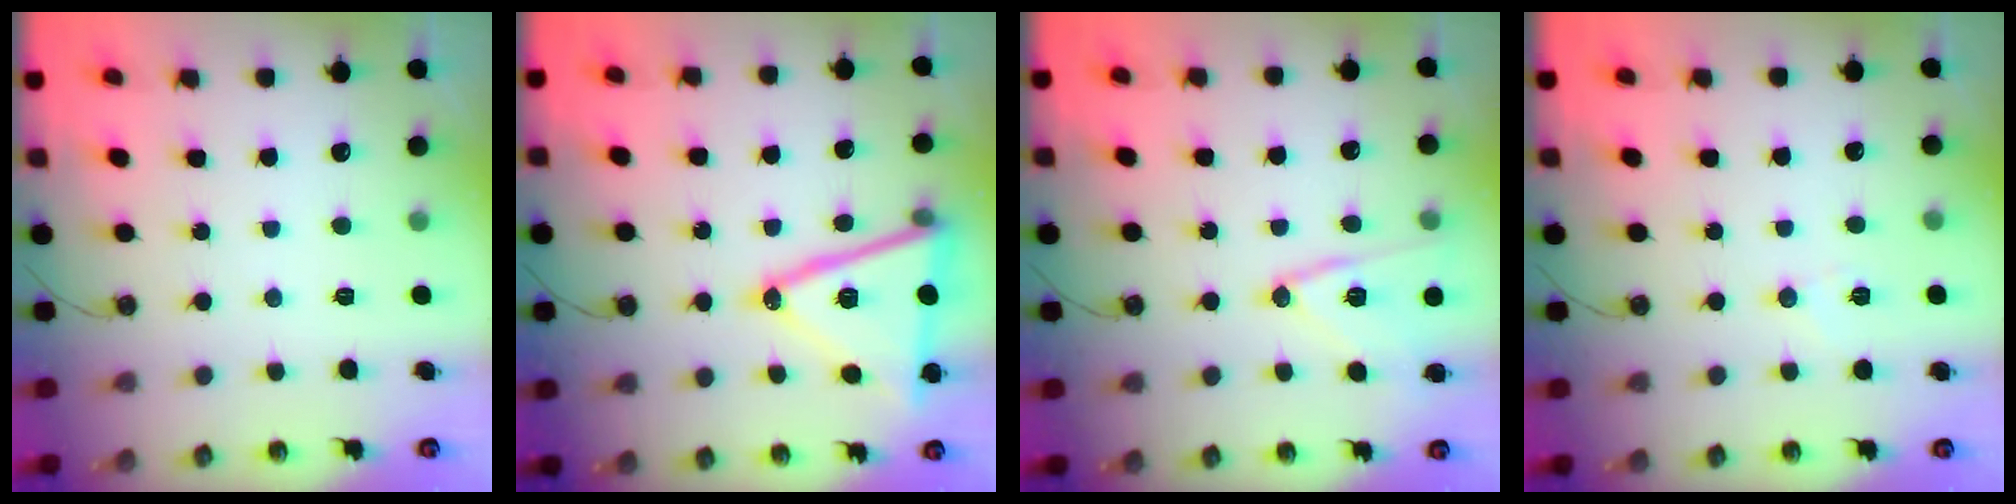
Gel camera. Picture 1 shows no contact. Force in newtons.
{"total": 18.9, "press": 18.5, "slide": 3.5}
{"total": 12.2, "press": 12.0, "slide": 2.3}
{"total": 5.2, "press": 4.9, "slide": 1.6}